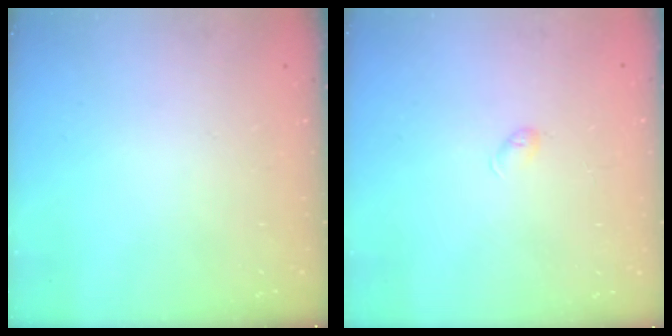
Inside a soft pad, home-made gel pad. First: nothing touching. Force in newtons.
{"total": 3.3, "press": 3.2, "slide": 0.7}